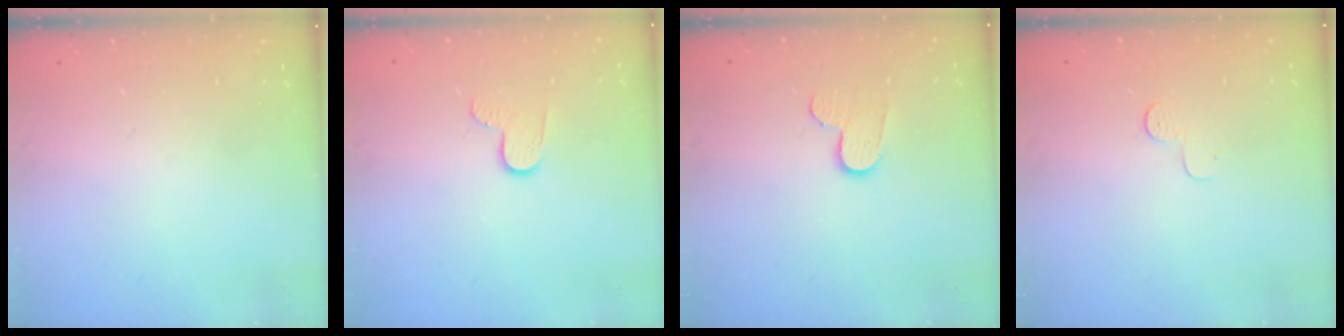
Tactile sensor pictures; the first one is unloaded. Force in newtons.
{"total": 6.4, "press": 6.4, "slide": 0.5}
{"total": 6.3, "press": 6.3, "slide": 0.5}
{"total": 3.6, "press": 3.5, "slide": 0.3}